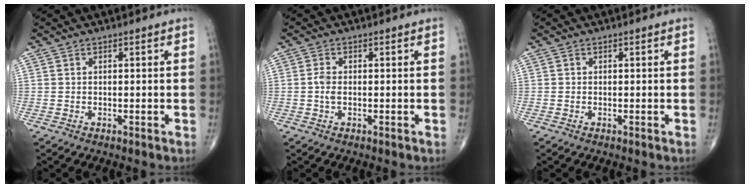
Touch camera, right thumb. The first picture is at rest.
{"total": 1.8, "force": [-0.2, 0.9, 1.6], "torque": [-0.035, 0.001, -0.005]}
{"total": 0.0}